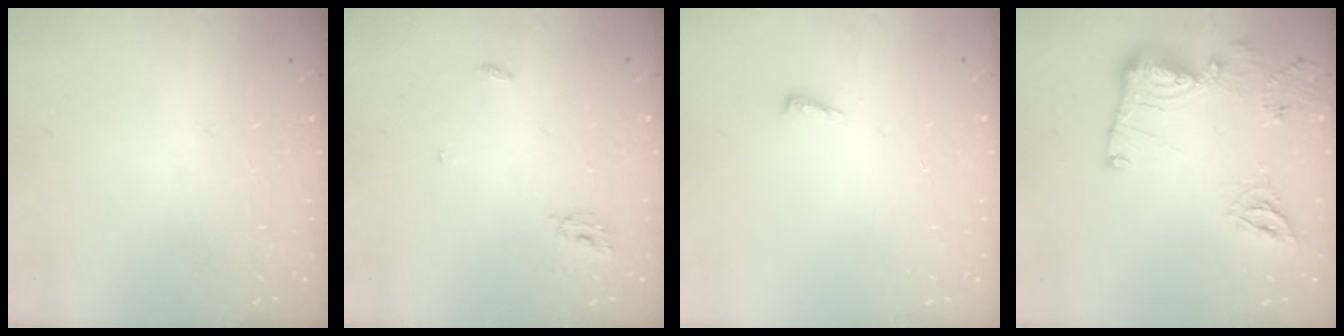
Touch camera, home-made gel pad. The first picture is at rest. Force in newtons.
{"total": 4.0, "press": 4.0, "slide": 0.3}
{"total": 5.0, "press": 4.9, "slide": 0.9}
{"total": 13.7, "press": 13.6, "slide": 1.4}